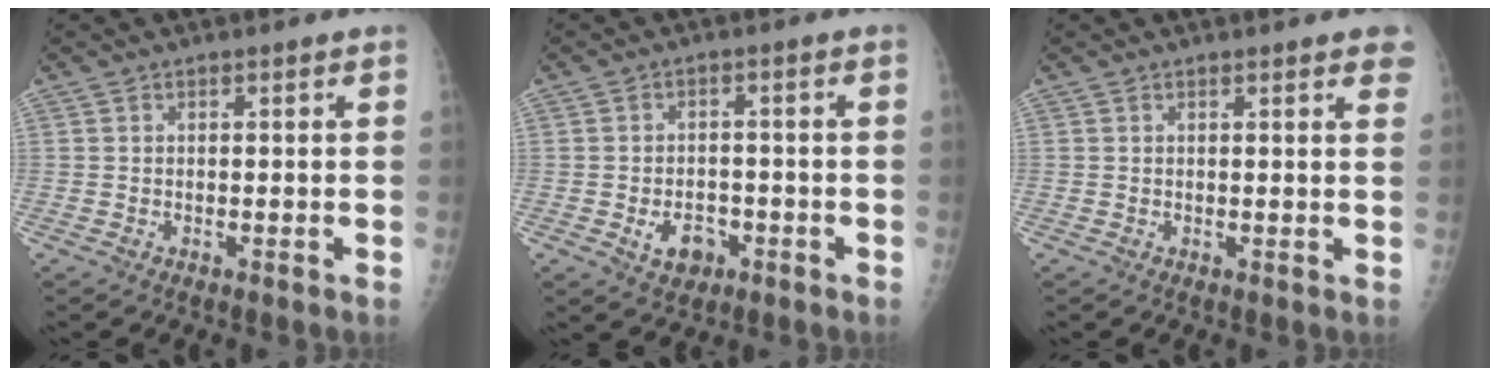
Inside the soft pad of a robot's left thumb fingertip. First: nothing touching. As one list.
[{"total": 5.2, "force": [-2.2, 3.8, 2.9], "torque": [-0.030, 0.015, -0.028]}, {"total": 3.7, "force": [2.4, 0.9, 2.7], "torque": [-0.017, 0.001, 0.022]}]